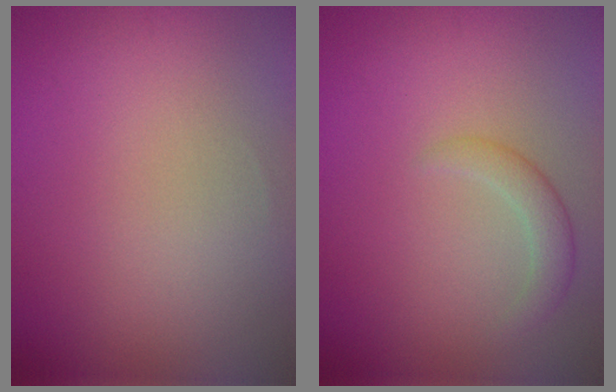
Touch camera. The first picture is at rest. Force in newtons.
{"total": 1.8, "press": 1.8, "slide": 0.1}